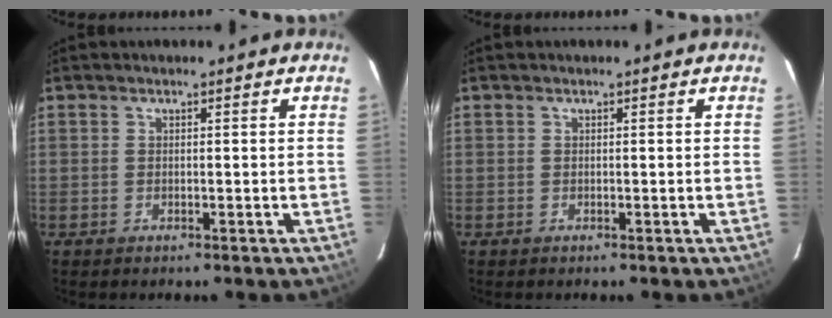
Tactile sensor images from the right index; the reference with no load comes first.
{"total": 0.0}